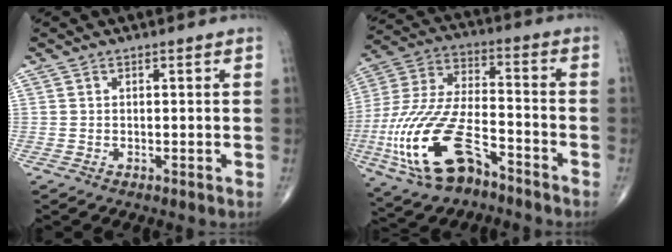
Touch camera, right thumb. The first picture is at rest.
{"total": 20.9, "force": [-9.4, 9.8, 15.8], "torque": [-0.350, 0.040, -0.169]}